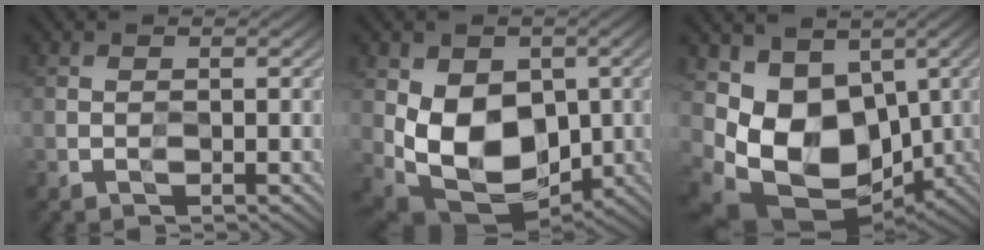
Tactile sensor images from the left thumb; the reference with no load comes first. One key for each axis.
{"total": 10.9, "fx": -0.4, "fy": 7.8, "fz": 7.7, "tx": -0.151, "ty": -0.026, "tz": -0.004}
{"total": 13.4, "fx": 0.1, "fy": 10.2, "fz": 8.8, "tx": -0.184, "ty": -0.037, "tz": 0.020}